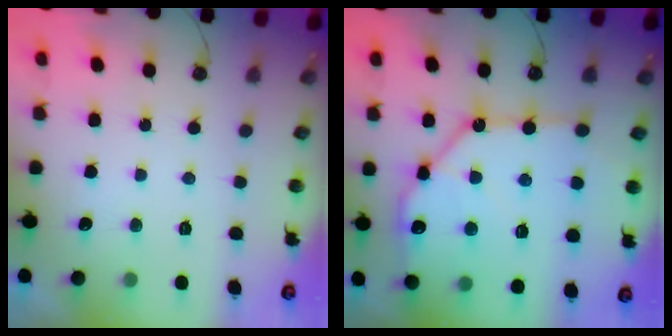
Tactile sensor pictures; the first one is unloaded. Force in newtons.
{"total": 17.5, "press": 17.3, "slide": 2.1}